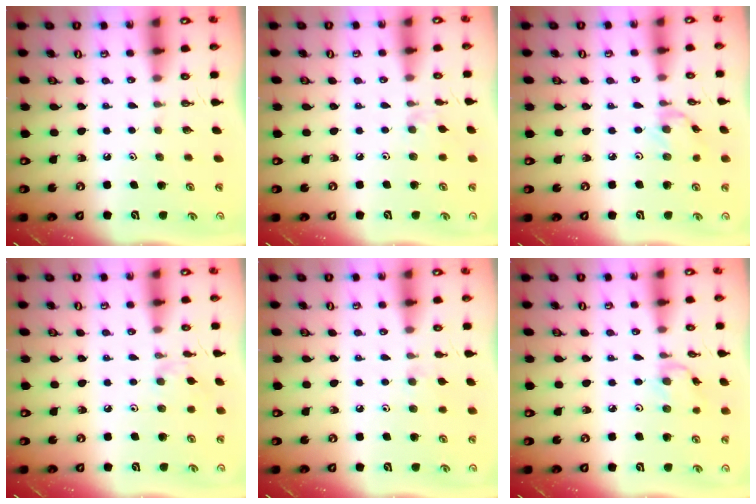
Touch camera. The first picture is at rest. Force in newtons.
{"total": 2.6, "press": 2.6, "slide": 0.5}
{"total": 0.9, "press": 0.8, "slide": 0.3}
{"total": 1.3, "press": 1.3, "slide": 0.4}
{"total": 3.8, "press": 3.7, "slide": 0.8}
{"total": 2.6, "press": 2.6, "slide": 0.2}